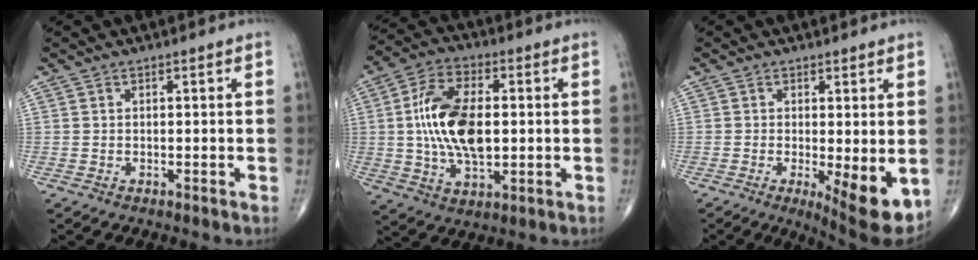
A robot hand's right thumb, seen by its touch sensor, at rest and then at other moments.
{"total": 15.4, "force": [0.6, 8.0, 13.1], "torque": [-0.245, 0.007, 0.011]}
{"total": 9.0, "force": [-1.7, 2.7, 8.4], "torque": [-0.116, -0.024, -0.019]}